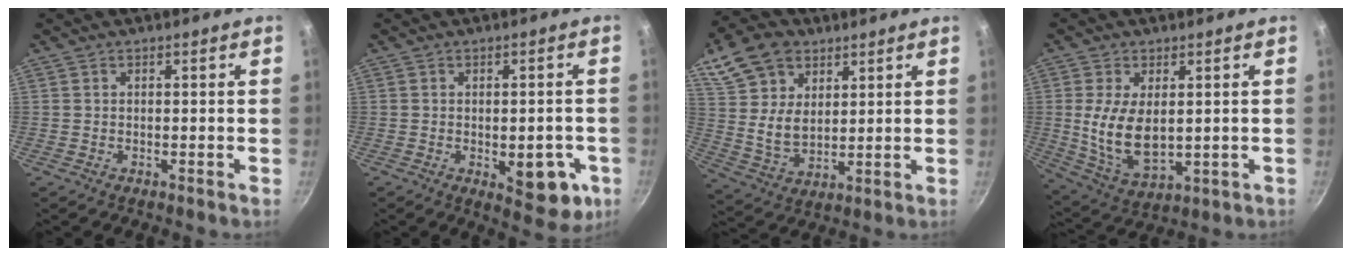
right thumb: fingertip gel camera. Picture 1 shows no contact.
{"total": 10.6, "force": [-2.9, 5.0, 8.9], "torque": [-0.078, 0.002, -0.029]}
{"total": 14.1, "force": [6.8, 9.6, 7.7], "torque": [-0.130, -0.021, 0.132]}
{"total": 11.8, "force": [0.9, 6.5, 9.8], "torque": [-0.183, -0.019, 0.034]}